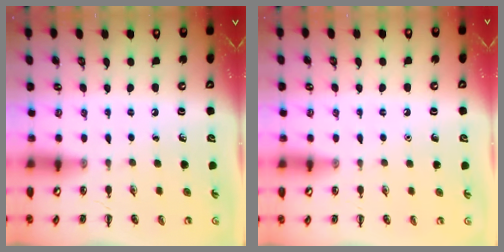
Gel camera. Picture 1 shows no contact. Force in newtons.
{"total": 1.5, "press": 1.5, "slide": 0.1}